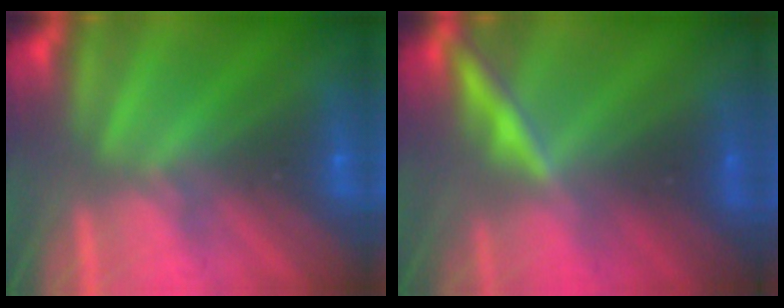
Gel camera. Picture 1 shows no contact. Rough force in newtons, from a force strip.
{"total": 1.9}